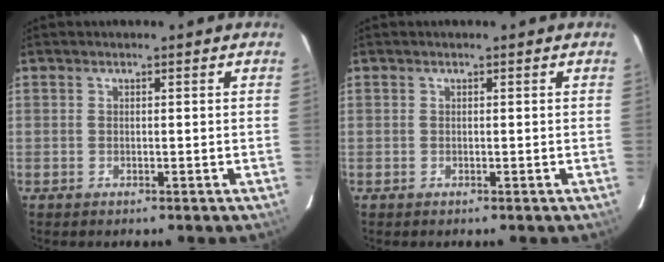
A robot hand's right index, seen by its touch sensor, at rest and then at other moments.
{"total": 0.0}